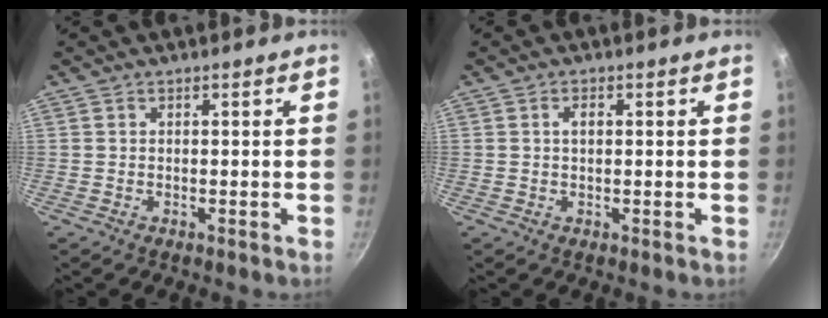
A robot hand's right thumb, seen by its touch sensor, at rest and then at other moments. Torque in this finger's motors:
{"motor_torque": [-0.09, 0.31, 0.71, -0.20, 0.00]}